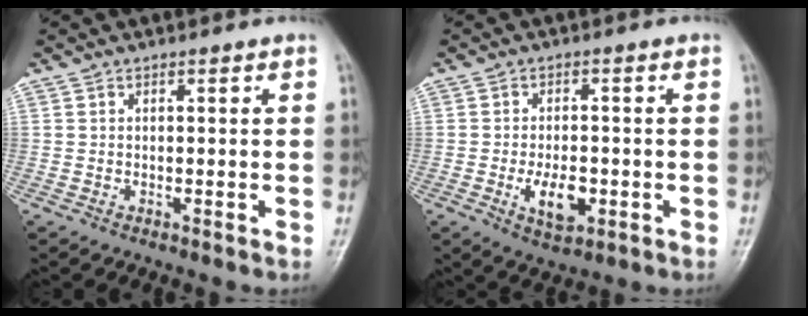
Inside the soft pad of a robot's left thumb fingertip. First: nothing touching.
{"total": 6.3, "force": [-1.8, 3.4, 5.1], "torque": [-0.079, 0.000, -0.025]}